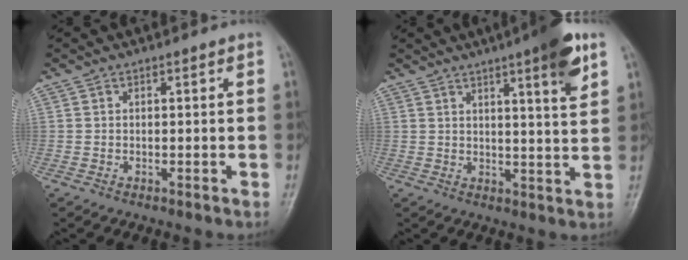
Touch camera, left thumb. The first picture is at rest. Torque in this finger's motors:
{"motor_torque": [1.12, 1.00, 1.12, -0.65, 0.02]}